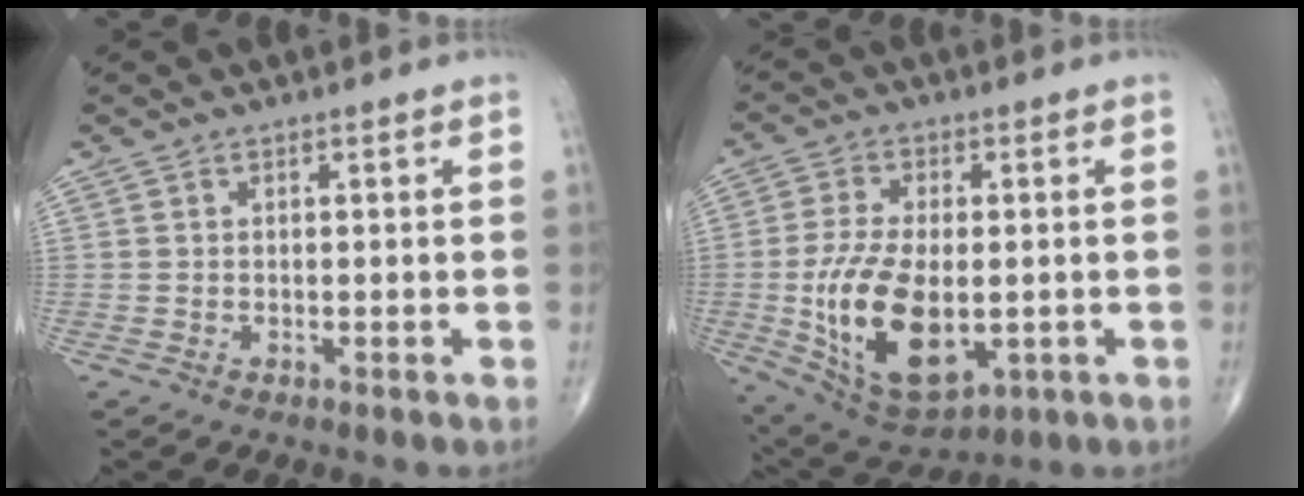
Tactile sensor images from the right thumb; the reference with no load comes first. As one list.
[{"total": 17.3, "force": [-2.6, 9.0, 14.5], "torque": [-0.266, -0.010, -0.025]}]